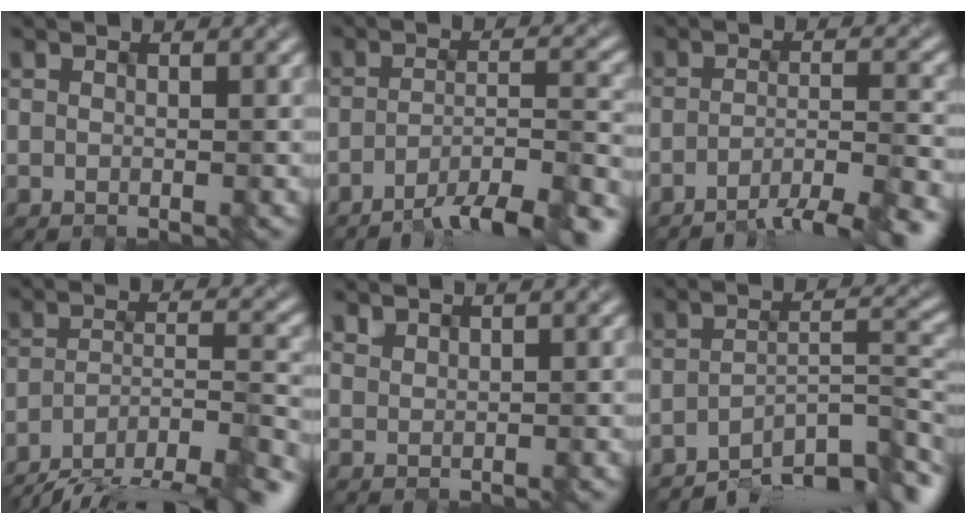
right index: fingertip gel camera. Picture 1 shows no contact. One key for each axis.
{"total": 7.3, "fx": -5.6, "fy": 1.2, "fz": 4.6, "tx": -0.068, "ty": 0.004, "tz": -0.085}
{"total": 5.5, "fx": -4.2, "fy": 0.6, "fz": 3.5, "tx": -0.048, "ty": 0.003, "tz": -0.063}
{"total": 11.8, "fx": -9.8, "fy": 2.9, "fz": 5.8, "tx": -0.094, "ty": -0.010, "tz": -0.142}
{"total": 1.0, "fx": 0.9, "fy": -0.1, "fz": -0.4, "tx": -0.001, "ty": -0.001, "tz": 0.027}
{"total": 8.1, "fx": -6.5, "fy": 2.0, "fz": 4.4, "tx": -0.053, "ty": -0.002, "tz": -0.104}